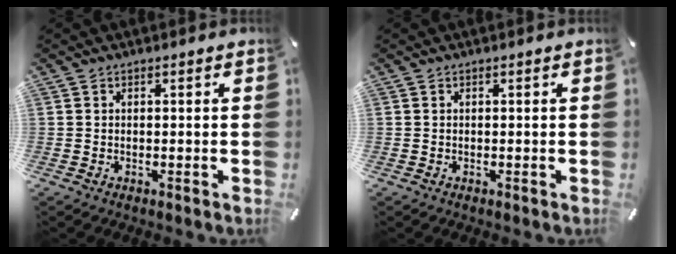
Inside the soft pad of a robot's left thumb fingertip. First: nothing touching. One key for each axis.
{"total": 0.0}